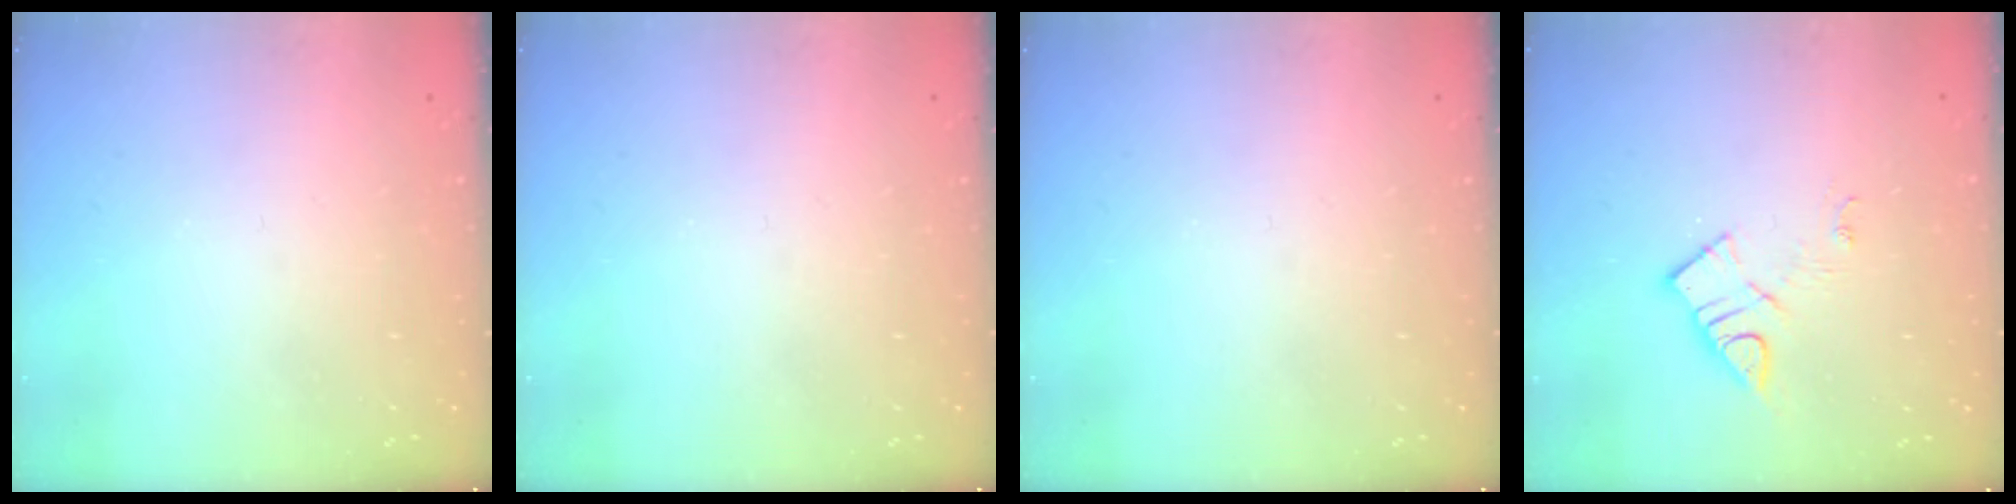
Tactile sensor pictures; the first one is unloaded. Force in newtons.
{"total": 0.0}
{"total": 0.0}
{"total": 8.5, "press": 8.5, "slide": 0.5}